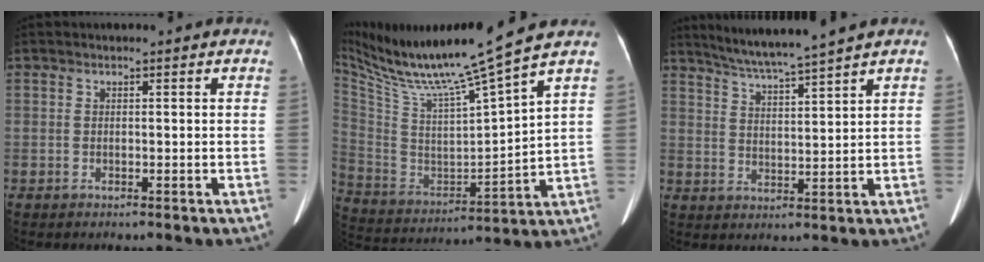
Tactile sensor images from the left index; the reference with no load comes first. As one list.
[{"total": 18.7, "force": [15.0, -1.7, 11.1], "torque": [-0.203, -0.024, 0.267]}, {"total": 8.5, "force": [7.4, -1.8, 3.7], "torque": [-0.066, 0.002, 0.131]}]